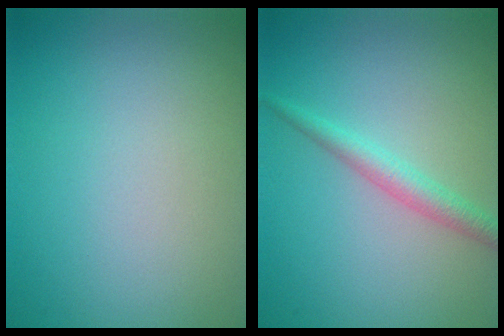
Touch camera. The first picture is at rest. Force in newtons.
{"total": 2.2, "press": 2.1, "slide": 0.1}